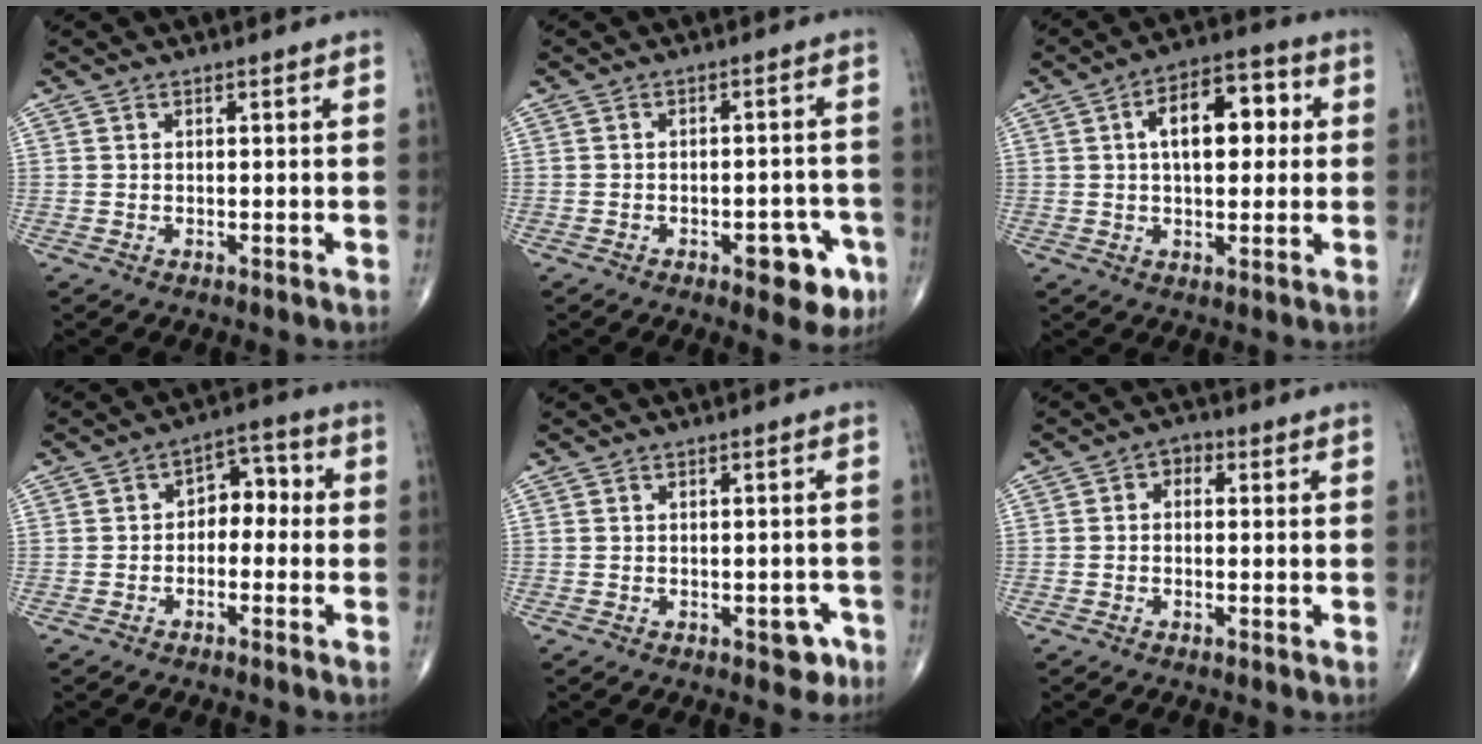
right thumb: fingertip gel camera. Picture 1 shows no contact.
{"total": 7.7, "force": [-3.6, 3.6, 5.7], "torque": [-0.044, 0.023, -0.040]}
{"total": 11.8, "force": [2.2, 6.3, 9.8], "torque": [-0.126, 0.022, 0.027]}
{"total": 6.1, "force": [-0.7, 4.3, 4.4], "torque": [-0.033, 0.035, -0.026]}
{"total": 3.5, "force": [-1.8, 2.0, 2.2], "torque": [-0.007, 0.012, -0.020]}
{"total": 2.5, "force": [0.1, 1.9, 1.6], "torque": [-0.008, 0.012, -0.012]}